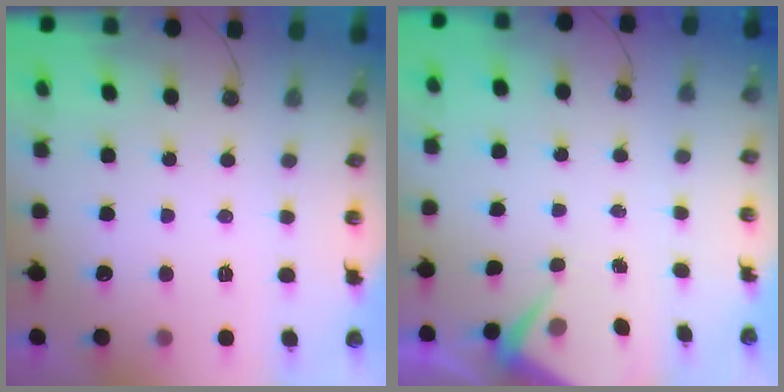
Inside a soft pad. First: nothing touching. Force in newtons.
{"total": 3.7, "press": 3.6, "slide": 0.6}